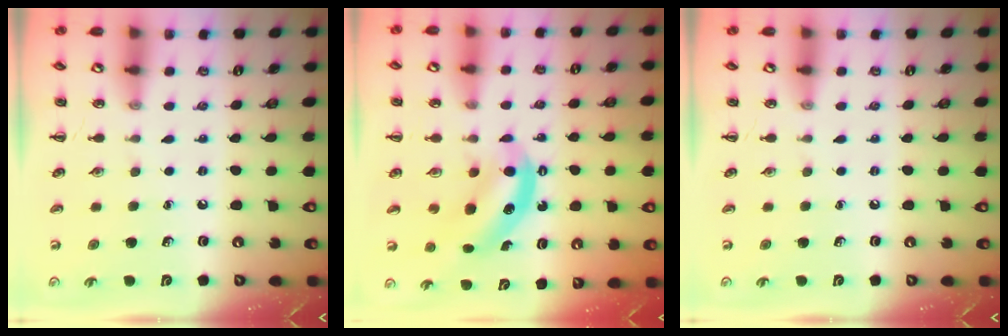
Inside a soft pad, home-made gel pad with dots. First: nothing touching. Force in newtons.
{"total": 7.6, "press": 7.5, "slide": 1.2}
{"total": 0.0}